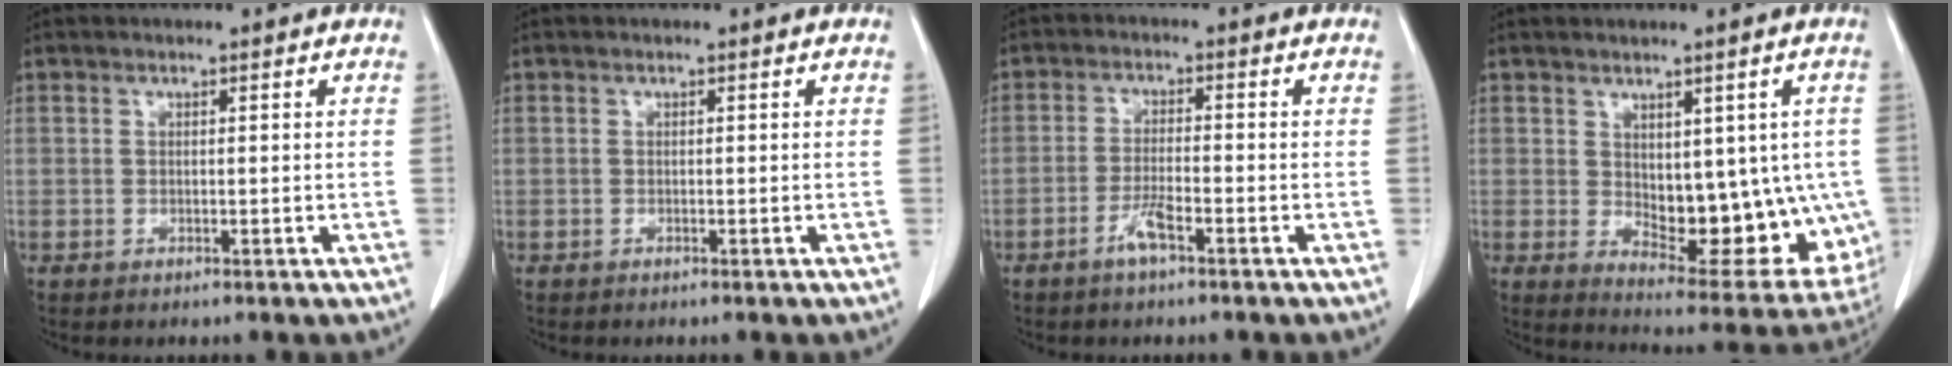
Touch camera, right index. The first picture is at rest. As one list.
[{"total": 0.0}, {"total": 3.5, "force": [-2.1, 0.3, 2.8], "torque": [-0.057, -0.001, -0.040]}, {"total": 14.7, "force": [-0.8, 7.3, 12.8], "torque": [-0.146, -0.005, 0.014]}]